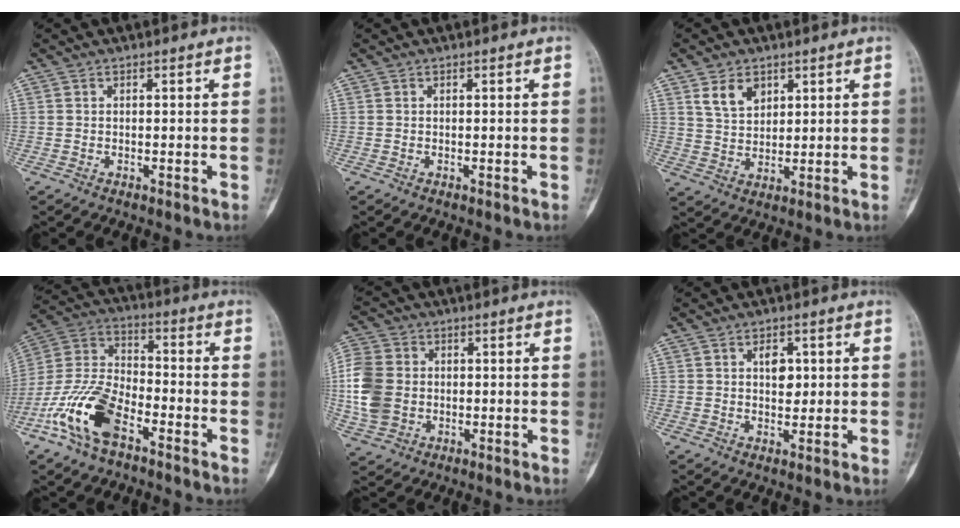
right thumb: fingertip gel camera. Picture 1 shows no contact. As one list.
[{"total": 0.0}, {"total": 5.4, "force": [3.4, 3.9, 1.3], "torque": [-0.010, -0.016, 0.067]}, {"total": 14.6, "force": [-7.5, 7.0, 10.4], "torque": [-0.219, 0.043, -0.153]}, {"total": 11.4, "force": [-0.7, 9.1, 6.8], "torque": [-0.146, 0.005, -0.014]}, {"total": 3.9, "force": [1.0, 2.7, 2.7], "torque": [-0.022, -0.001, 0.017]}]